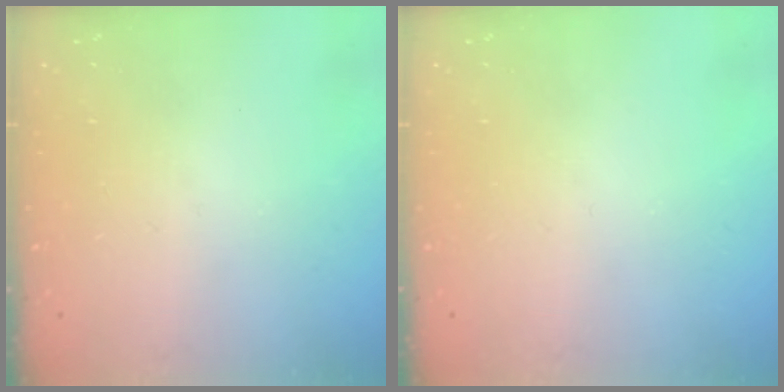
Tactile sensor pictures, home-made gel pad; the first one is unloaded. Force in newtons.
{"total": 0.0}